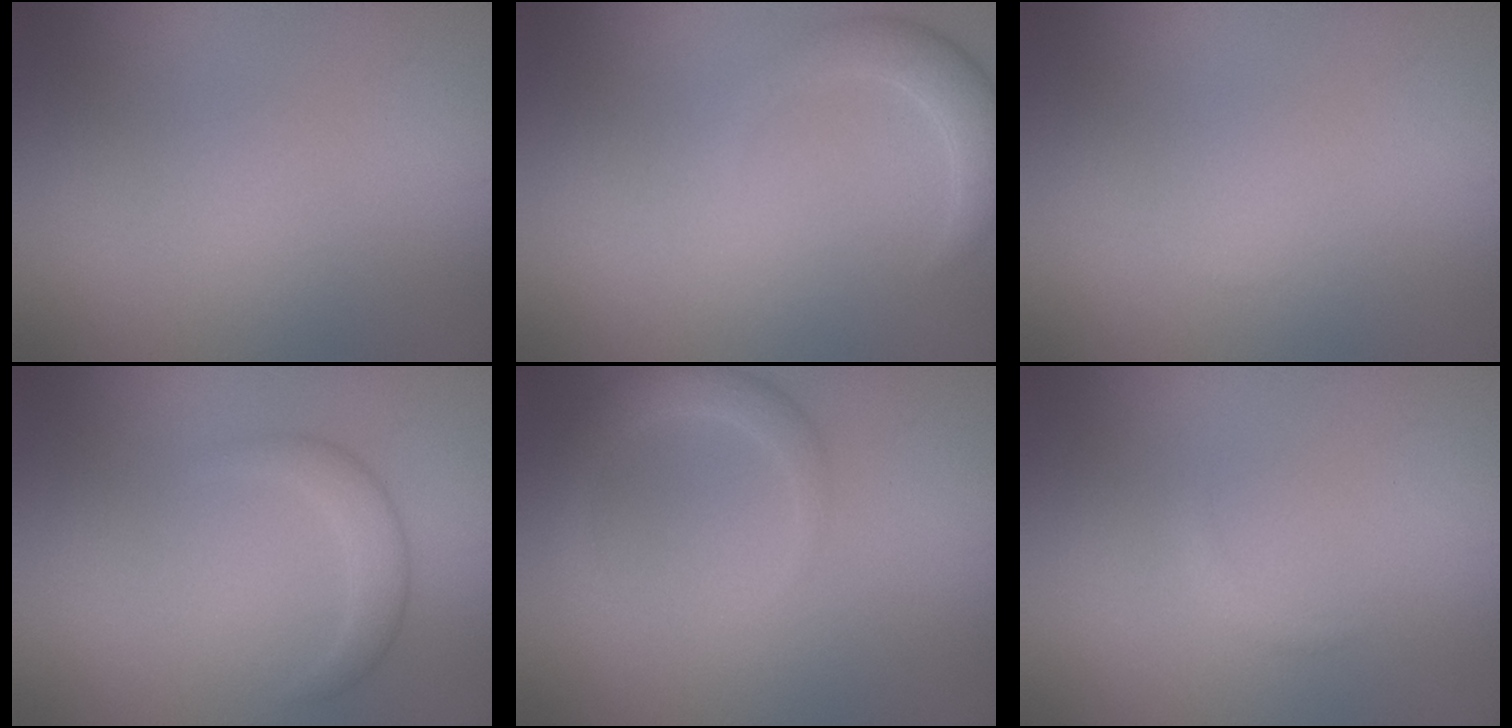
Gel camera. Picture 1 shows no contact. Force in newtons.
{"total": 2.4, "press": 2.4, "slide": 0.1}
{"total": 0.0}
{"total": 2.0, "press": 2.0, "slide": 0.1}
{"total": 2.2, "press": 2.2, "slide": 0.3}
{"total": 0.6, "press": 0.6, "slide": 0.1}